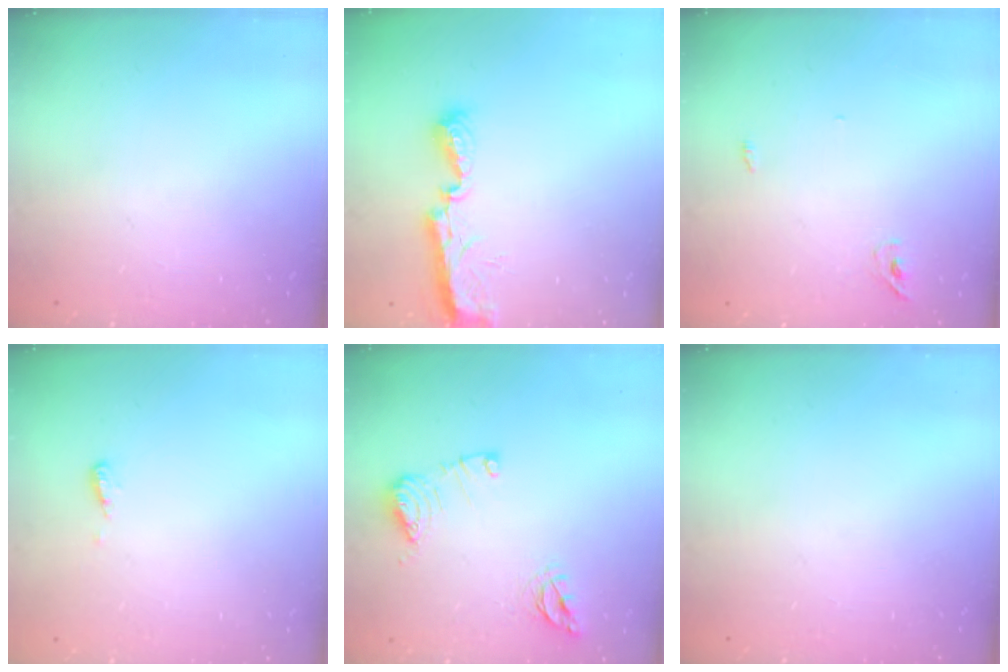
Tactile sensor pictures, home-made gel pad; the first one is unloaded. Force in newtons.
{"total": 7.8, "press": 7.8, "slide": 0.6}
{"total": 2.1, "press": 1.9, "slide": 1.0}
{"total": 4.7, "press": 4.7, "slide": 0.6}
{"total": 11.2, "press": 11.1, "slide": 1.4}
{"total": 0.0}